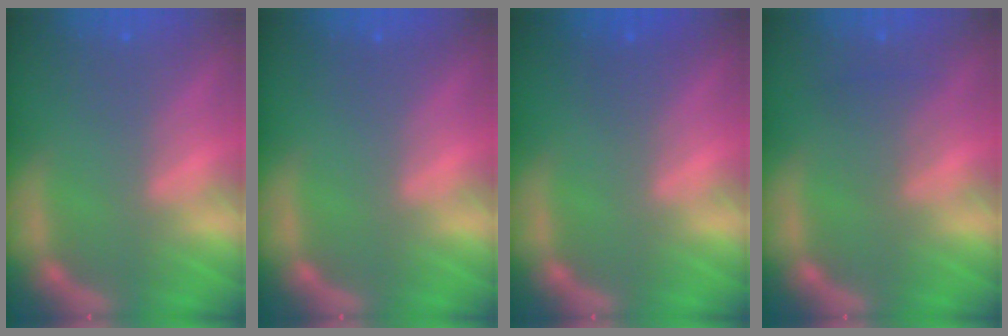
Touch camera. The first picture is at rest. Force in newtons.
{"total": 0.0}
{"total": 0.9}
{"total": 2.0}